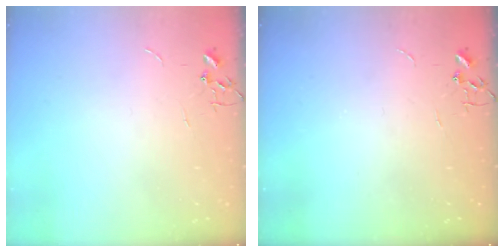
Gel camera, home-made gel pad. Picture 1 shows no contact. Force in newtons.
{"total": 0.0}